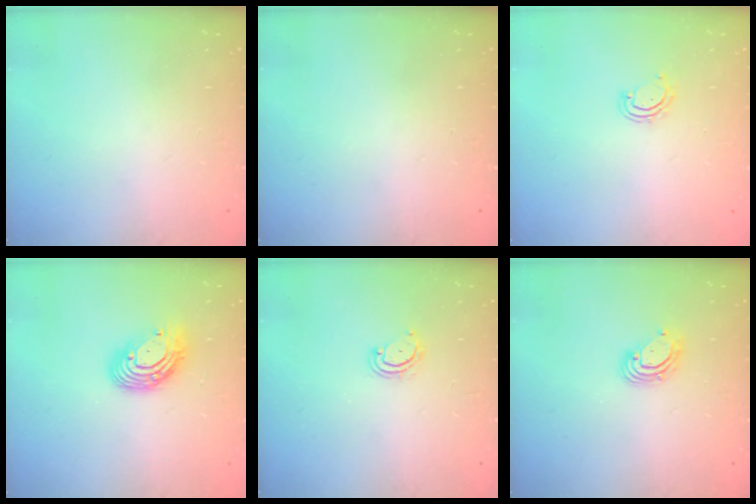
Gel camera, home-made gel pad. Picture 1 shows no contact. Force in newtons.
{"total": 0.0}
{"total": 4.1, "press": 4.1, "slide": 0.3}
{"total": 11.1, "press": 11.1, "slide": 0.7}
{"total": 4.0, "press": 4.0, "slide": 0.3}
{"total": 5.6, "press": 5.6, "slide": 0.7}